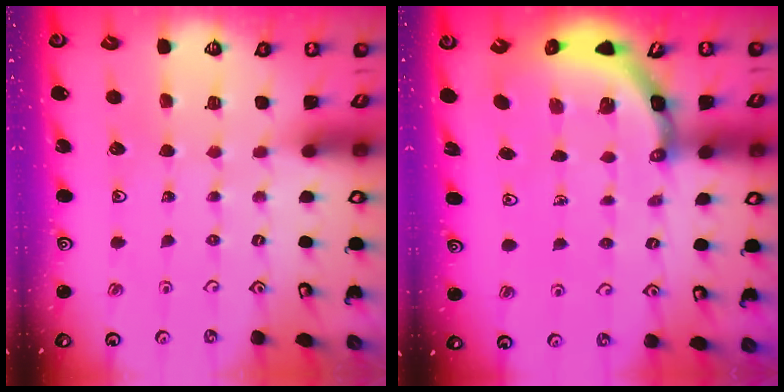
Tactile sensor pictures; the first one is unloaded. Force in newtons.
{"total": 5.6, "press": 5.4, "slide": 1.6}